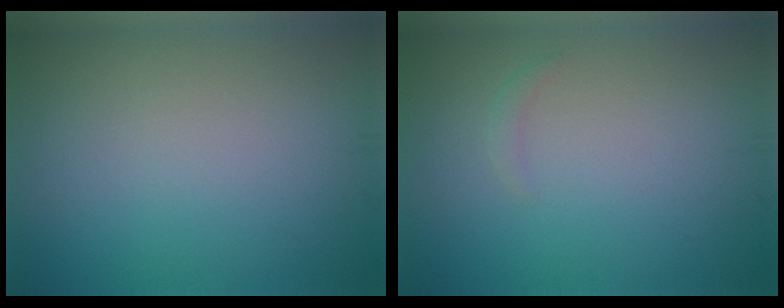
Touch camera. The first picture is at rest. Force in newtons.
{"total": 0.7, "press": 0.7, "slide": 0.0}